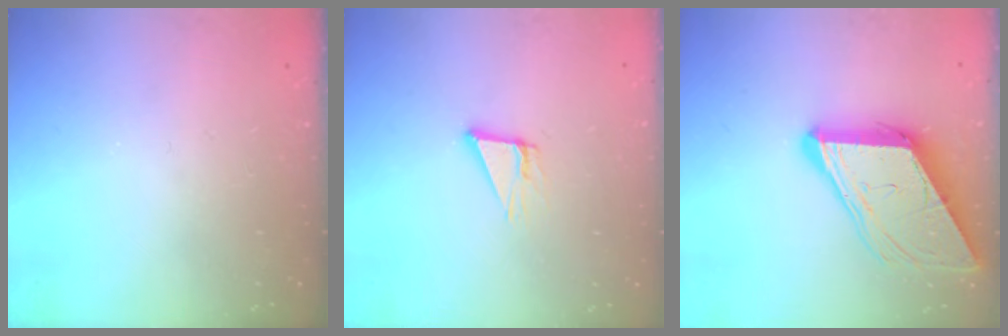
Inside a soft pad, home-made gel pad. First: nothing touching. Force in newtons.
{"total": 3.8, "press": 3.8, "slide": 0.4}
{"total": 11.5, "press": 11.4, "slide": 1.1}